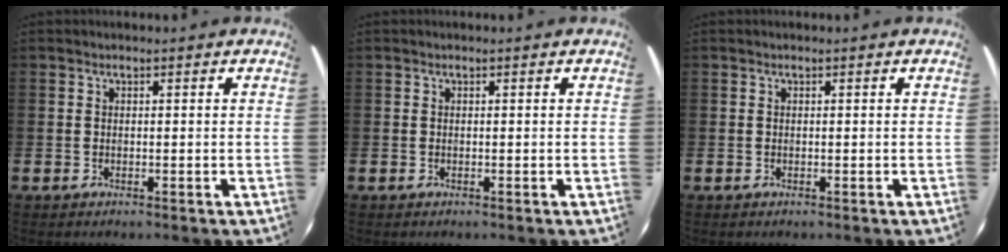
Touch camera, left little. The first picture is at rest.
{"total": 0.0}
{"total": 0.0}